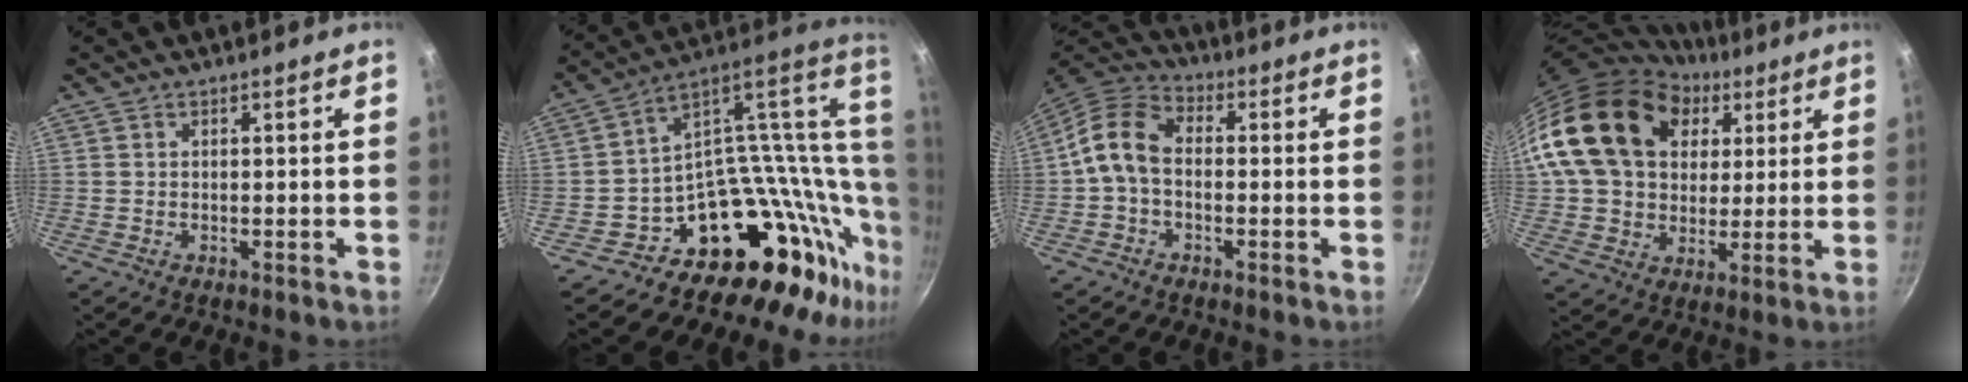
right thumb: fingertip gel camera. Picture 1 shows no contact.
{"total": 22.2, "force": [4.1, 16.6, 14.1], "torque": [-0.162, -0.033, 0.038]}
{"total": 8.9, "force": [-0.8, 6.4, 6.2], "torque": [-0.107, 0.031, -0.034]}
{"total": 22.1, "force": [7.5, 16.8, 12.4], "torque": [-0.197, 0.009, 0.128]}